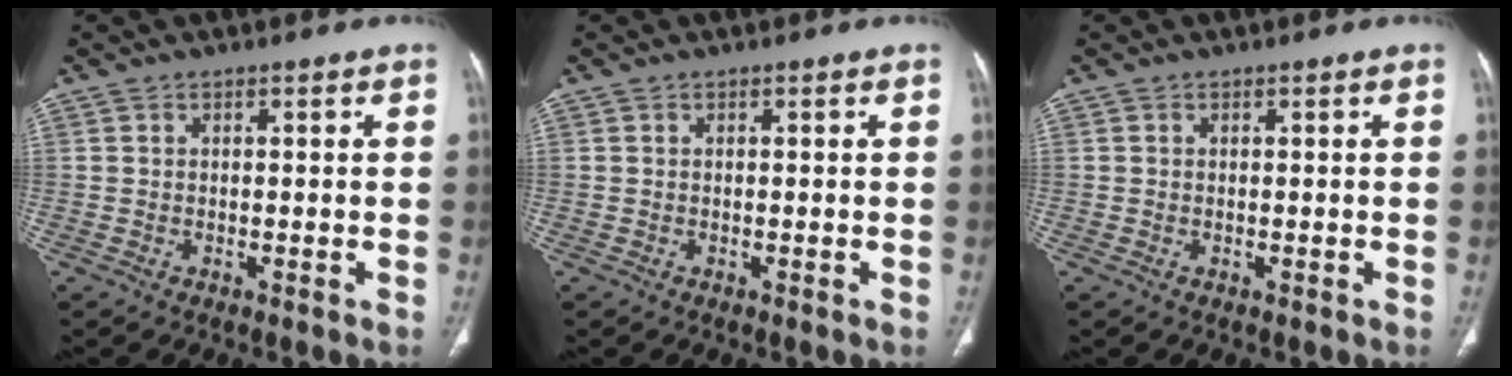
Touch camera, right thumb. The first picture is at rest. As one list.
[{"total": 0.0}, {"total": 0.0}]